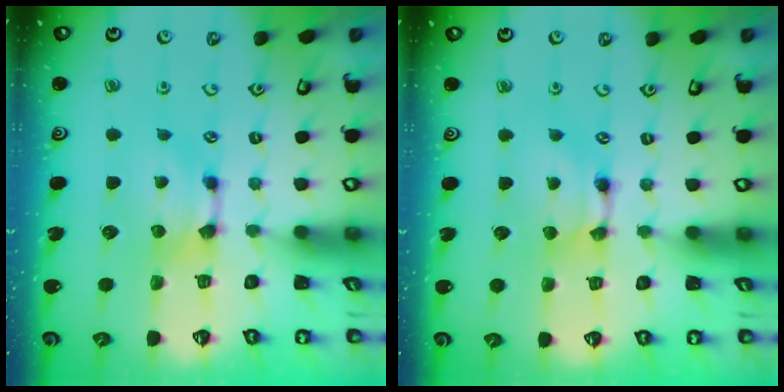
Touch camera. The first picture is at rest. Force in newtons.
{"total": 1.5, "press": 1.5, "slide": 0.2}